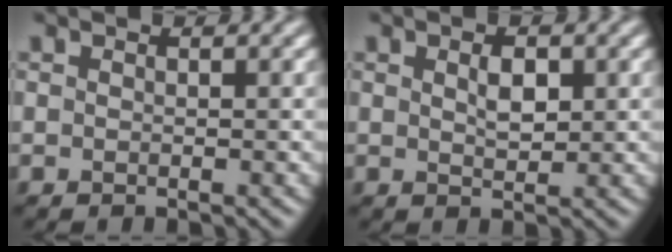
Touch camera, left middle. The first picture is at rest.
{"total": 2.0, "force": [0.6, 1.0, 1.7], "torque": [-0.032, 0.001, 0.012]}